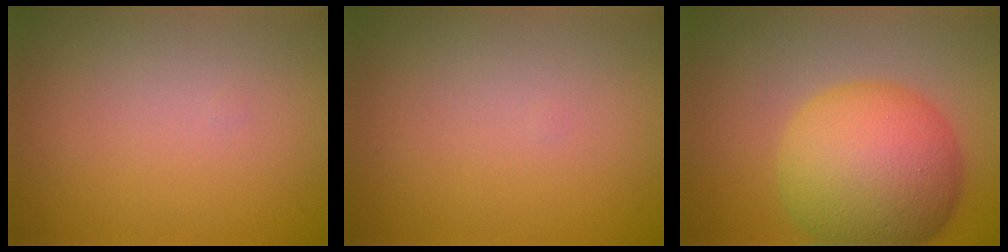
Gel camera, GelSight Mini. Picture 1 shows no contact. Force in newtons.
{"total": 0.0}
{"total": 10.9, "press": 10.9, "slide": 0.1}